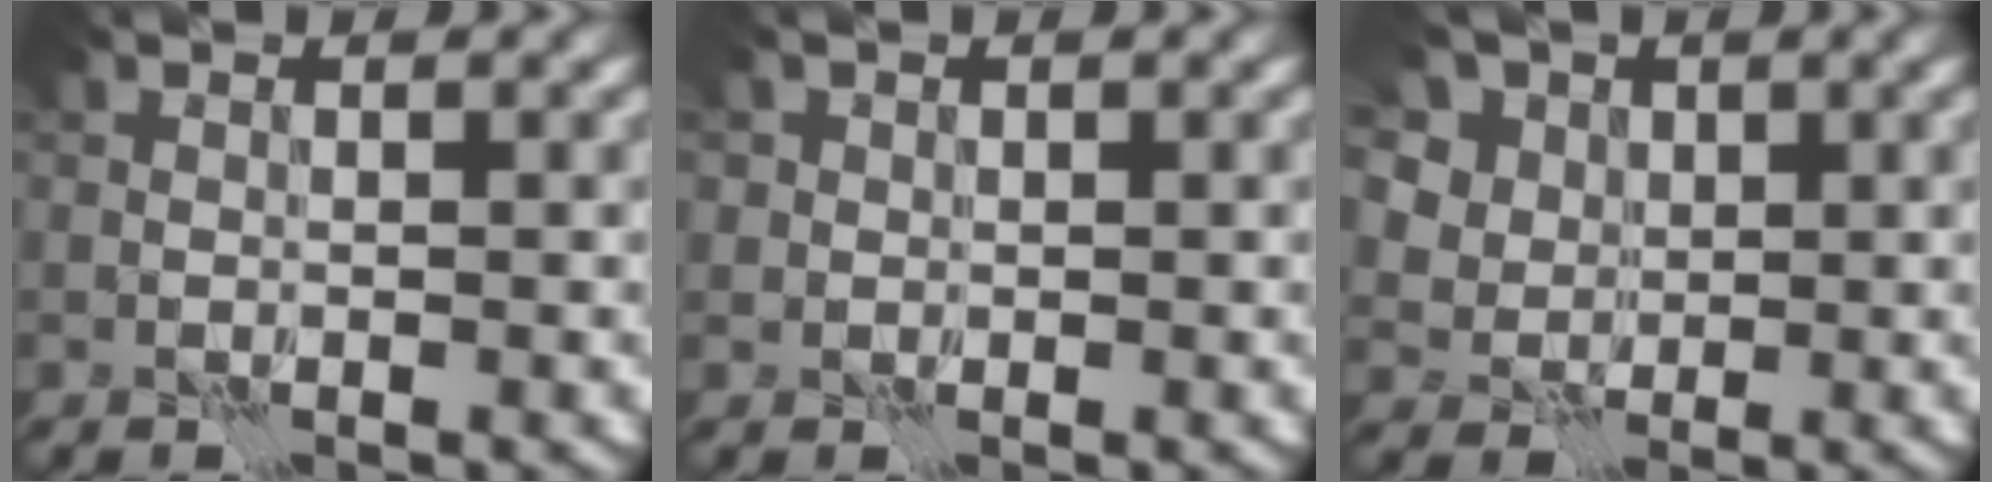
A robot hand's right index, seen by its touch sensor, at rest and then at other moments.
{"total": 0.9, "force": [-0.1, 0.8, -0.3], "torque": [0.007, -0.004, -0.006]}
{"total": 8.6, "force": [4.5, 6.3, 3.8], "torque": [-0.094, 0.012, 0.055]}